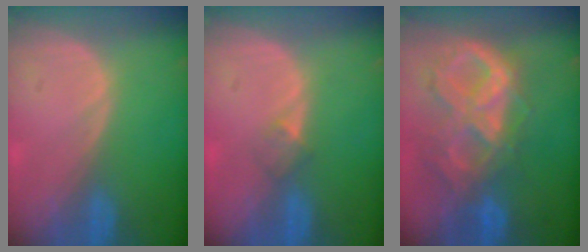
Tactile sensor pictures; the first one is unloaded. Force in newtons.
{"total": 2.0, "press": 1.6, "slide": 1.1}
{"total": 10.5, "press": 8.8, "slide": 5.7}